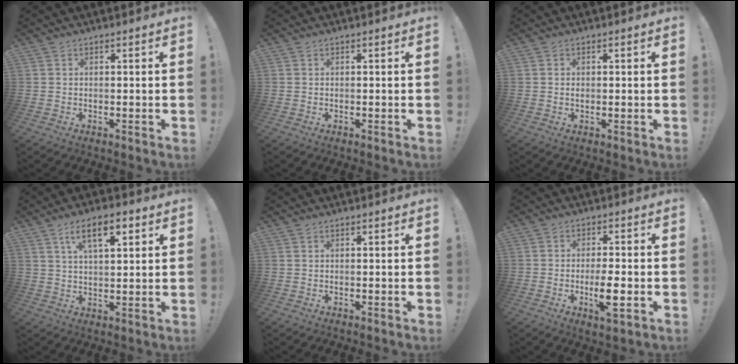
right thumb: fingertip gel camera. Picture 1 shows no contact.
{"total": 0.0}
{"total": 0.7, "force": [-0.2, 0.5, 0.3], "torque": [-0.007, 0.003, -0.005]}
{"total": 9.6, "force": [4.6, 3.6, 7.6], "torque": [-0.116, -0.007, 0.077]}
{"total": 0.0}
{"total": 6.9, "force": [-2.8, 3.4, 5.2], "torque": [-0.087, 0.014, -0.046]}